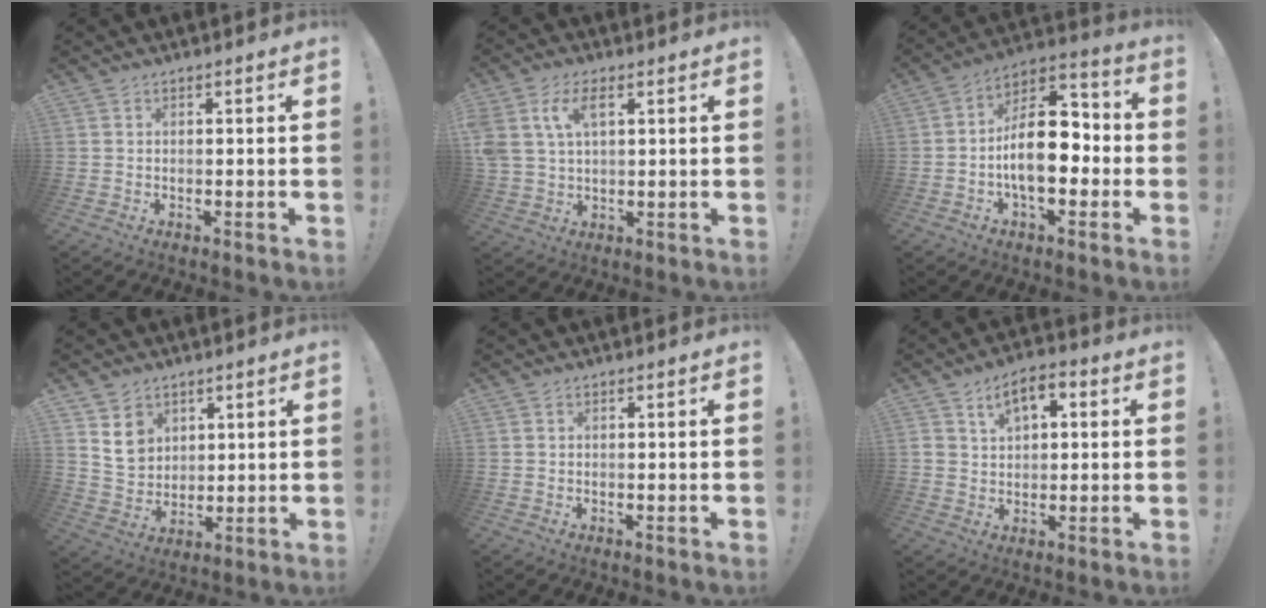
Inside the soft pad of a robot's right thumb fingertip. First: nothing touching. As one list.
[{"total": 8.9, "force": [3.4, 5.4, 6.1], "torque": [-0.140, 0.003, 0.063]}, {"total": 17.3, "force": [-2.7, 9.8, 14.0], "torque": [-0.229, 0.022, -0.043]}, {"total": 8.9, "force": [5.1, 6.8, 2.5], "torque": [-0.029, -0.034, 0.102]}, {"total": 0.0}, {"total": 7.9, "force": [3.0, 5.0, 5.3], "torque": [-0.083, 0.000, 0.054]}]